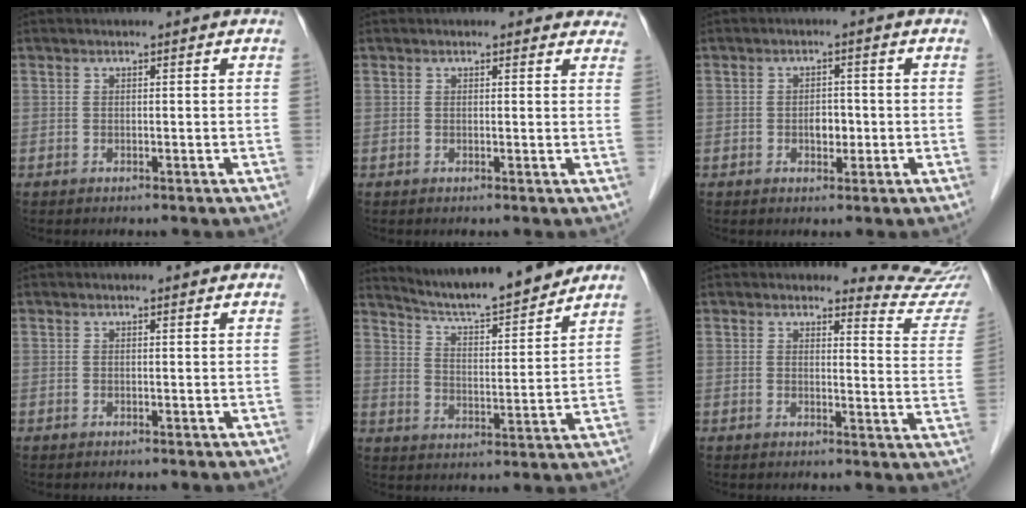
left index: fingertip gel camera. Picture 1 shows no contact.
{"total": 3.7, "force": [3.4, 1.5, 0.5], "torque": [0.015, -0.006, 0.014]}
{"total": 2.6, "force": [-0.7, 1.6, 1.9], "torque": [-0.028, 0.003, -0.007]}
{"total": 0.6, "force": [0.6, 0.1, 0.0], "torque": [-0.009, 0.002, 0.005]}
{"total": 13.9, "force": [12.9, 0.5, 5.2], "torque": [-0.087, 0.001, 0.200]}
{"total": 8.3, "force": [8.3, 0.0, -0.1], "torque": [0.009, -0.083, 0.071]}